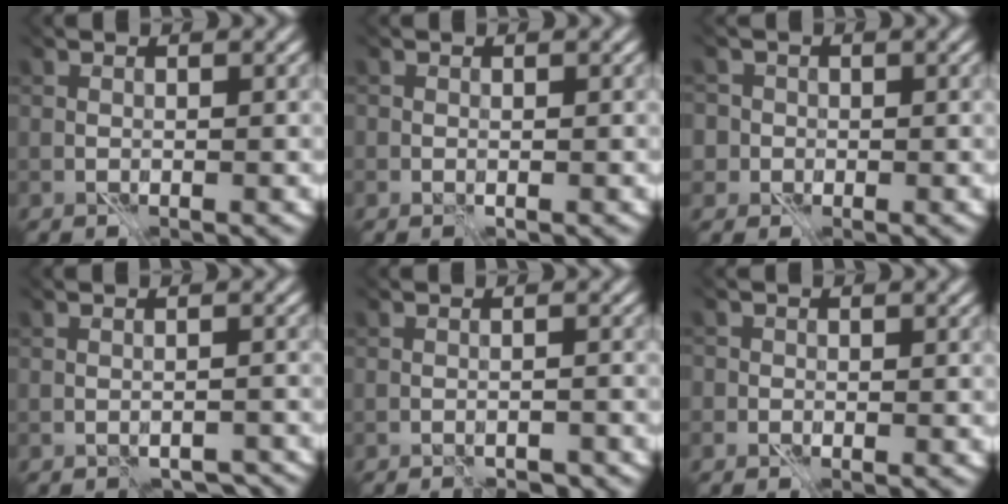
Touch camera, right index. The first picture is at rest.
{"total": 0.0}
{"total": 4.8, "force": [1.5, 4.2, 1.9], "torque": [-0.040, 0.030, 0.008]}
{"total": 1.4, "force": [-1.2, 0.7, -0.3], "torque": [0.028, 0.002, -0.009]}
{"total": 2.0, "force": [-2.0, 0.1, 0.1], "torque": [0.022, 0.005, -0.020]}
{"total": 1.2, "force": [-0.3, 1.1, 0.4], "torque": [0.001, 0.012, -0.012]}